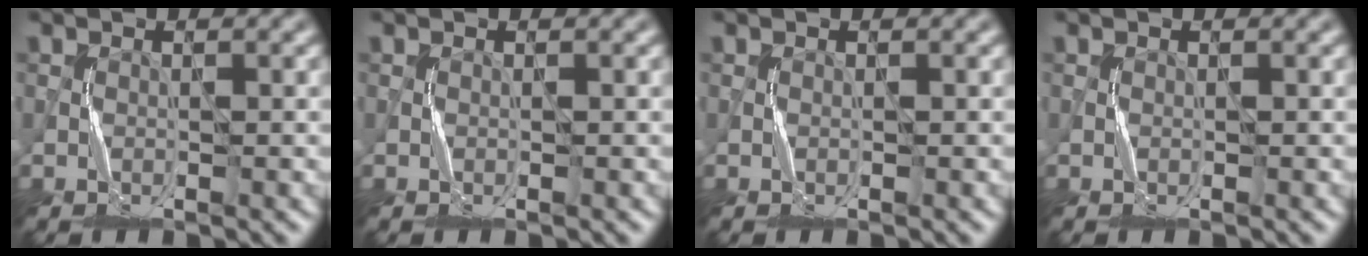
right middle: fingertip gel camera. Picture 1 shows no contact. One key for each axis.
{"total": 0.0}
{"total": 0.0}
{"total": 0.0}